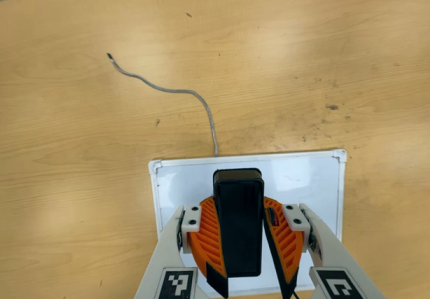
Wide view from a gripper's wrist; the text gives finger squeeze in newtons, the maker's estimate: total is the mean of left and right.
{"total": 10.5, "left": 9.5, "right": 11.5}